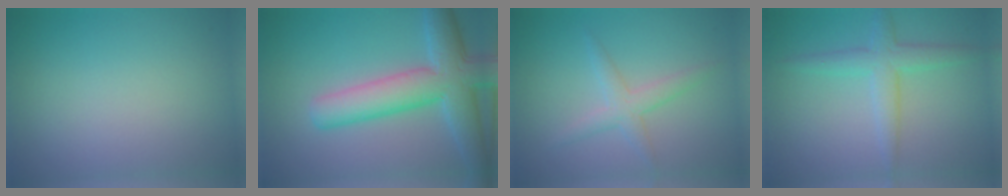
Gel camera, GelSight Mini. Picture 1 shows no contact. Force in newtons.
{"total": 7.5, "press": 7.5, "slide": 0.2}
{"total": 2.2, "press": 2.2, "slide": 0.0}
{"total": 3.0, "press": 3.0, "slide": 0.1}